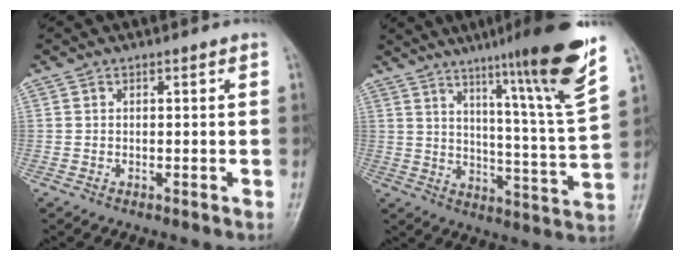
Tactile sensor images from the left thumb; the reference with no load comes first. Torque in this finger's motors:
{"motor_torque": [0.46, 0.54, 1.51, -1.25, 0.33]}